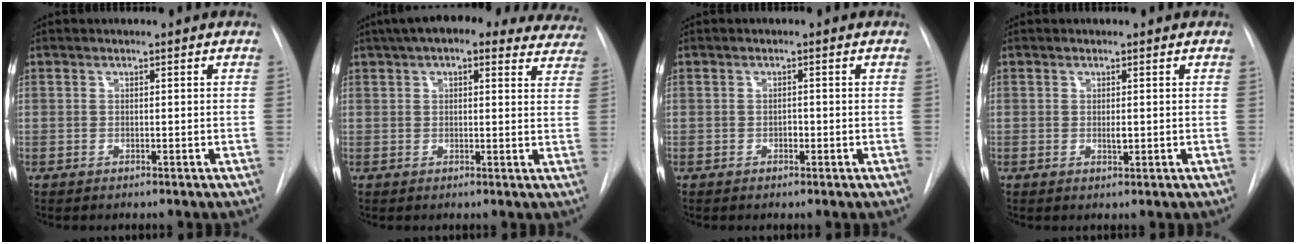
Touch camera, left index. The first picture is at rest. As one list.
[{"total": 20.5, "force": [16.8, 6.5, 9.7], "torque": [-0.135, 0.041, 0.198]}, {"total": 0.8, "force": [-0.3, 0.5, 0.5], "torque": [-0.008, 0.002, -0.007]}, {"total": 0.9, "force": [0.1, 0.4, 0.8], "torque": [-0.016, -0.003, 0.003]}]